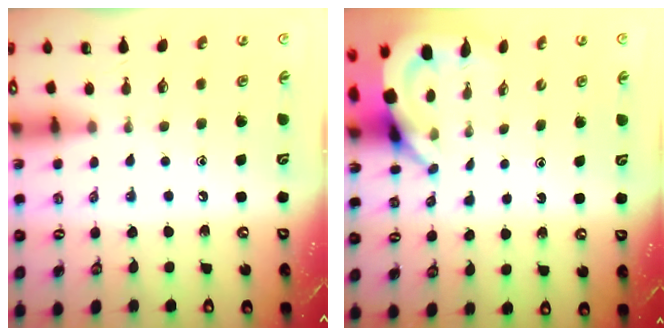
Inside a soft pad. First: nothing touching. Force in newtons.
{"total": 6.2, "press": 6.2, "slide": 0.5}